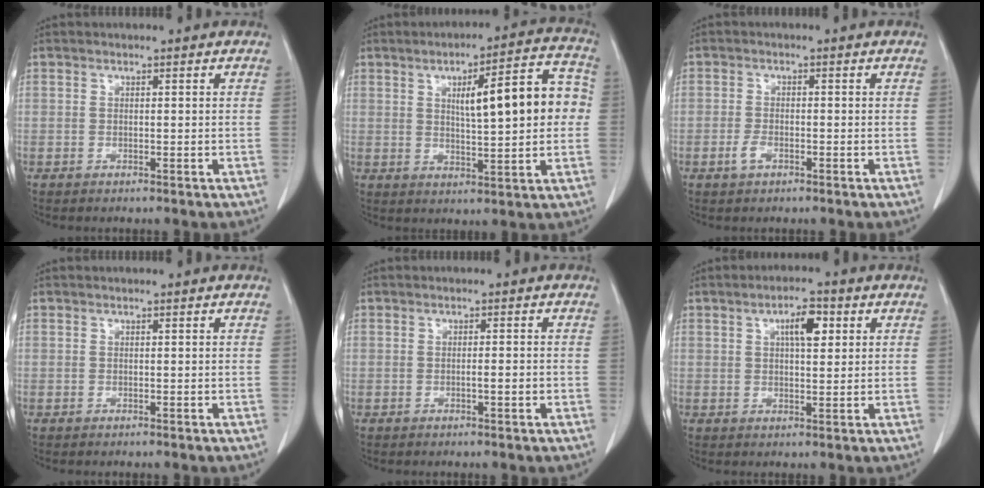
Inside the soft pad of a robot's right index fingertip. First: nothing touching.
{"total": 13.0, "force": [1.8, 2.9, 12.6], "torque": [-0.171, 0.034, 0.028]}
{"total": 2.1, "force": [-1.1, 1.0, 1.5], "torque": [-0.034, 0.001, -0.020]}
{"total": 0.0}
{"total": 1.4, "force": [-0.3, 0.1, 1.3], "torque": [-0.020, 0.002, -0.004]}
{"total": 5.0, "force": [1.9, 1.6, 4.3], "torque": [-0.074, 0.007, 0.030]}